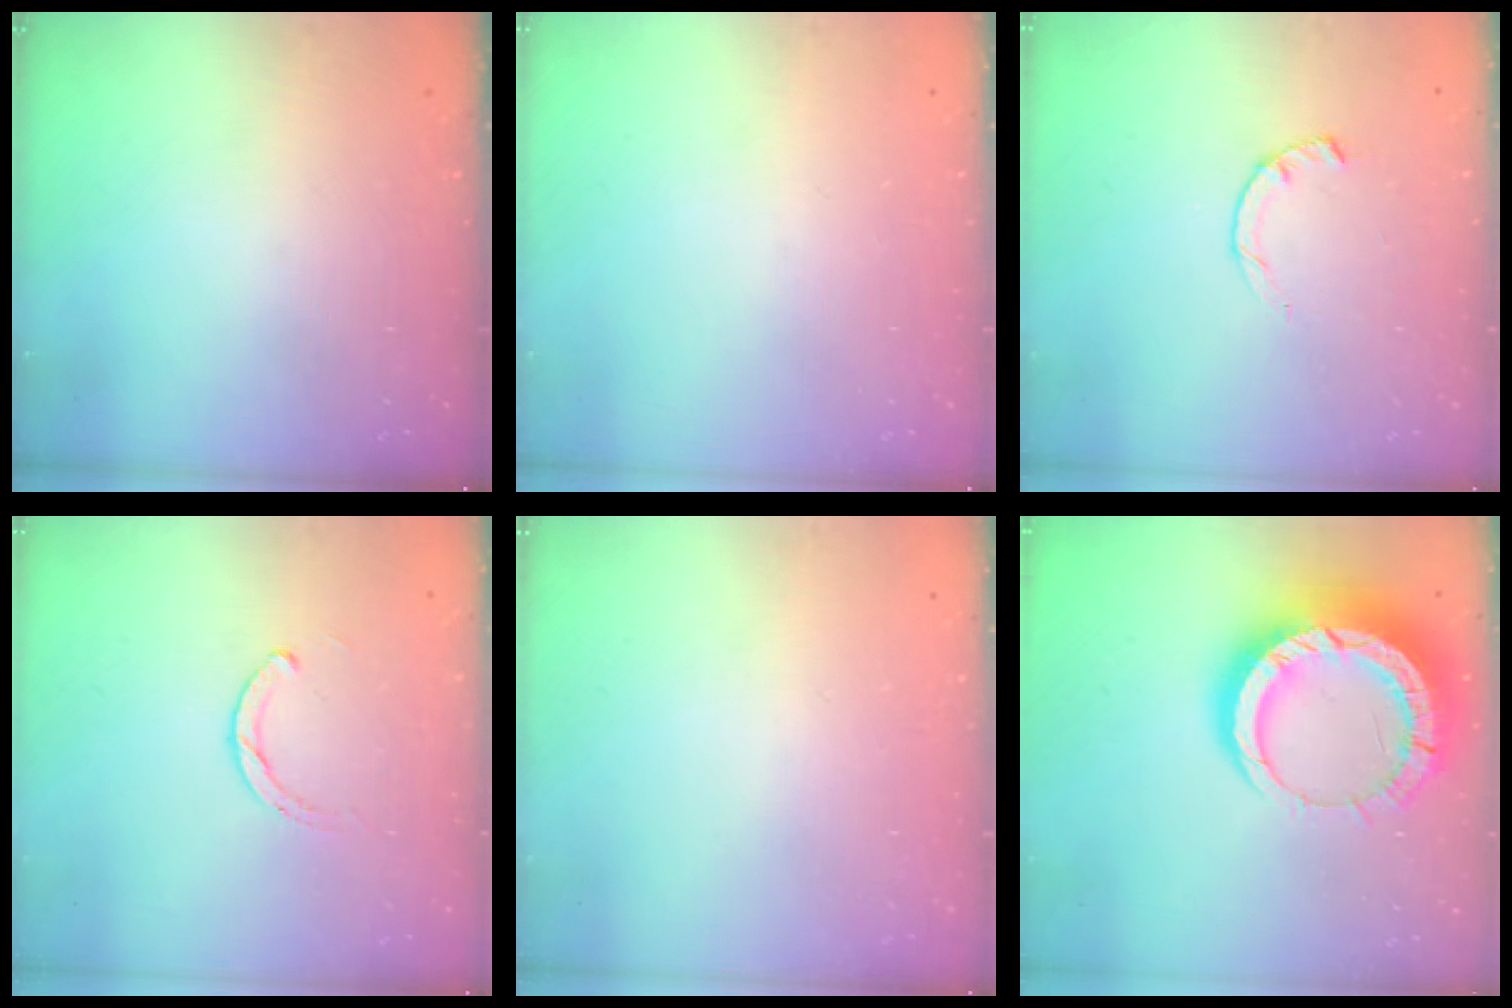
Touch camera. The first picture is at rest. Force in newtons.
{"total": 0.0}
{"total": 2.3, "press": 2.3, "slide": 0.4}
{"total": 1.8, "press": 1.8, "slide": 0.2}
{"total": 2.6, "press": 2.6, "slide": 0.2}
{"total": 18.7, "press": 18.6, "slide": 1.9}